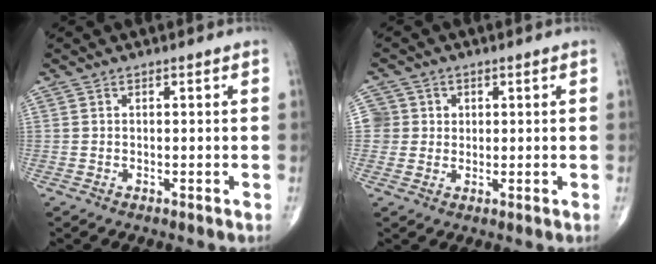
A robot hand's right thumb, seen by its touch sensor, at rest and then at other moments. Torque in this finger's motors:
{"motor_torque": [0.05, -0.46, 0.01, 0.19, 0.00]}